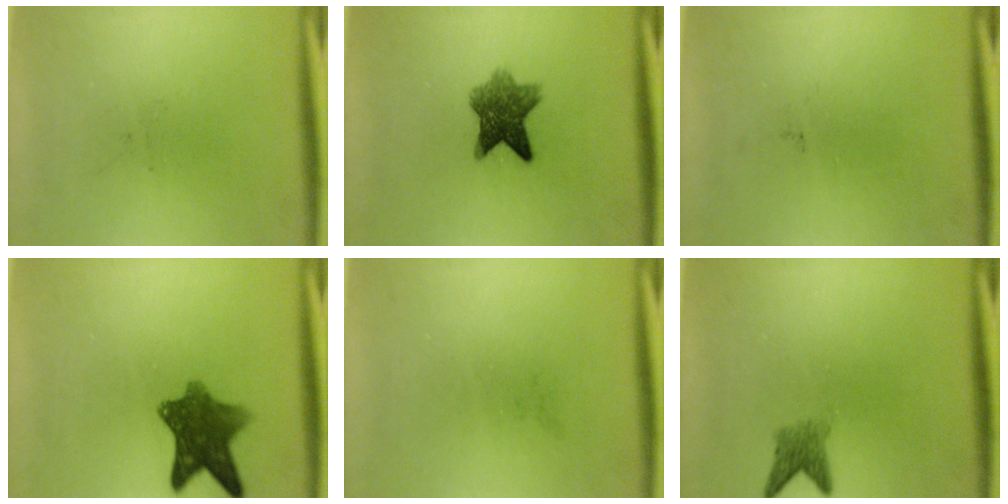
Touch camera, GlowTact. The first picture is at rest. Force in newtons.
{"total": 6.8}
{"total": 0.0}
{"total": 8.6}
{"total": 0.0}
{"total": 2.4}